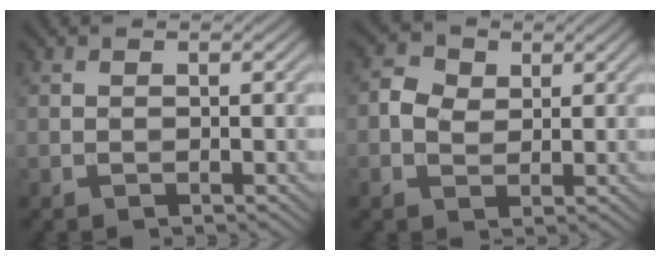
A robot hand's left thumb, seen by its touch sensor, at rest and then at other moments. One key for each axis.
{"total": 3.2, "fx": 0.8, "fy": 2.5, "fz": 1.9, "tx": -0.043, "ty": 0.006, "tz": 0.010}